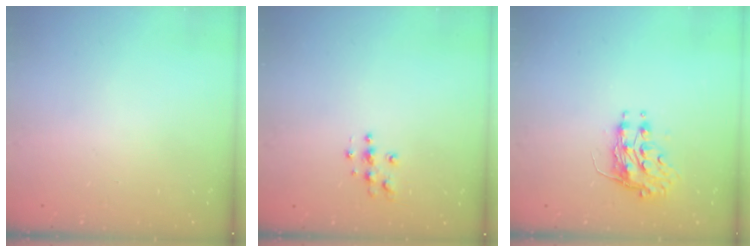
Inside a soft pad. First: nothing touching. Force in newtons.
{"total": 5.1, "press": 5.1, "slide": 0.3}
{"total": 8.3, "press": 8.3, "slide": 0.1}